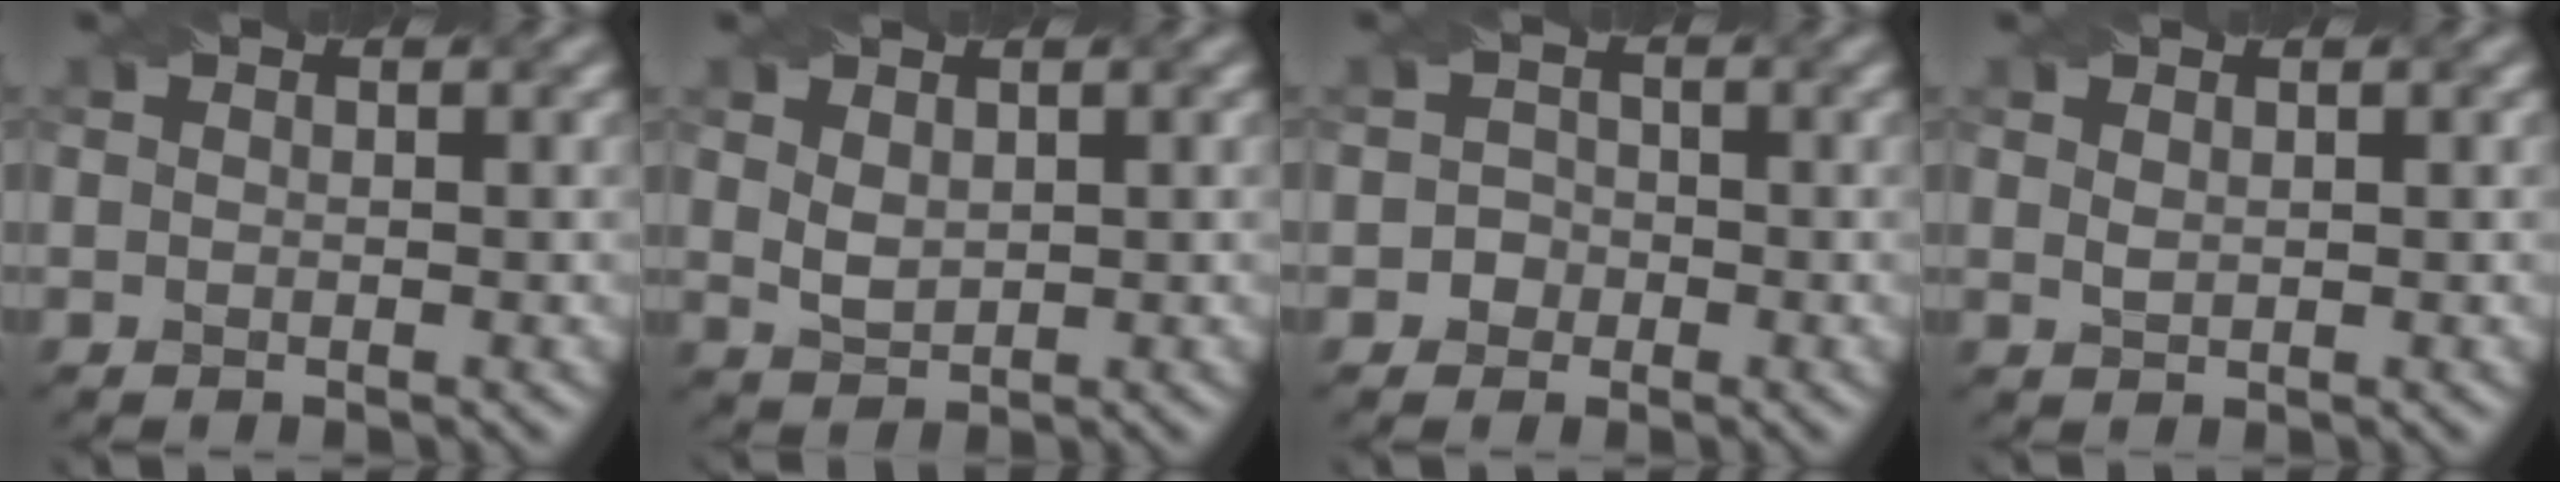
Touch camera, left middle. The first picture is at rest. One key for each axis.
{"total": 2.0, "fx": 1.0, "fy": 1.2, "fz": 1.1, "tx": -0.024, "ty": -0.002, "tz": 0.026}
{"total": 1.5, "fx": -0.5, "fy": 1.4, "fz": 0.1, "tx": 0.016, "ty": 0.003, "tz": -0.014}
{"total": 0.8, "fx": 0.6, "fy": 0.4, "fz": 0.4, "tx": -0.012, "ty": 0.000, "tz": 0.015}